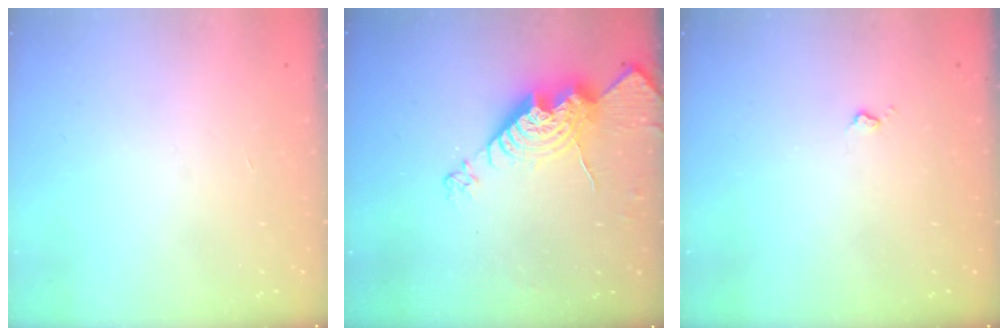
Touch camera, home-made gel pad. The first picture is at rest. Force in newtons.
{"total": 16.2, "press": 16.1, "slide": 1.7}
{"total": 3.6, "press": 3.5, "slide": 0.5}